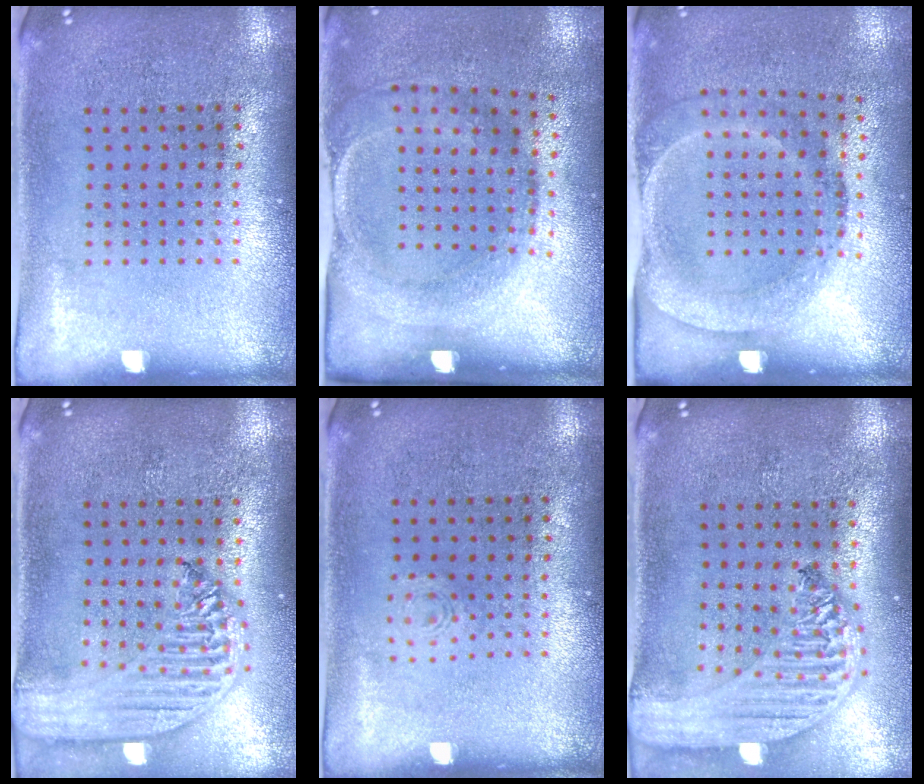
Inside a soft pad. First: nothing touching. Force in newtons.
{"total": 1.9, "press": 1.2, "slide": 1.5}
{"total": 1.8, "press": 1.2, "slide": 1.4}
{"total": 2.6, "press": 2.1, "slide": 1.5}
{"total": 0.6, "press": 0.6, "slide": 0.1}
{"total": 3.1, "press": 2.4, "slide": 1.9}